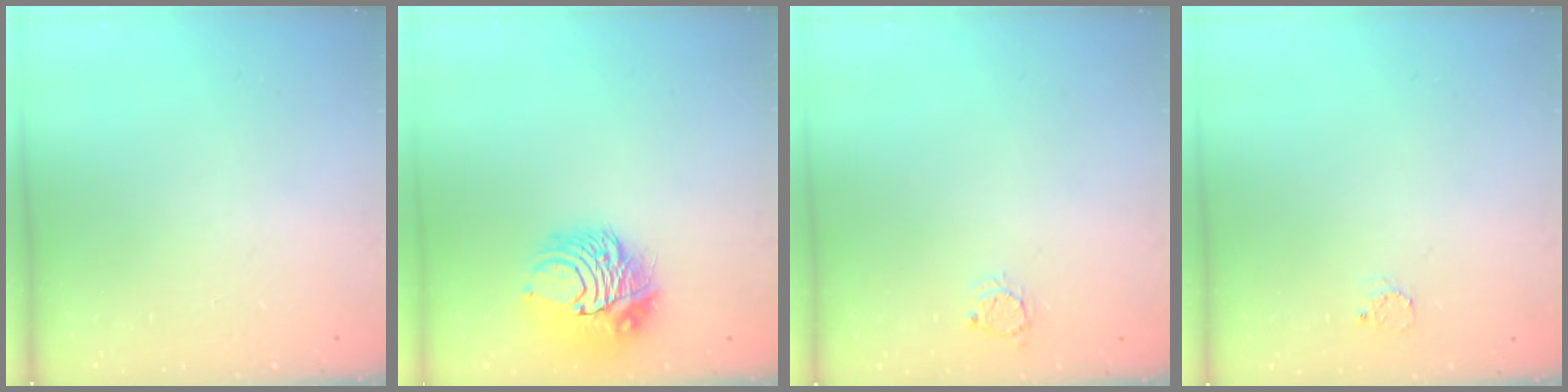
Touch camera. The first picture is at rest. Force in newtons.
{"total": 10.4, "press": 10.4, "slide": 0.6}
{"total": 3.3, "press": 3.3, "slide": 0.2}
{"total": 2.3, "press": 2.3, "slide": 0.2}